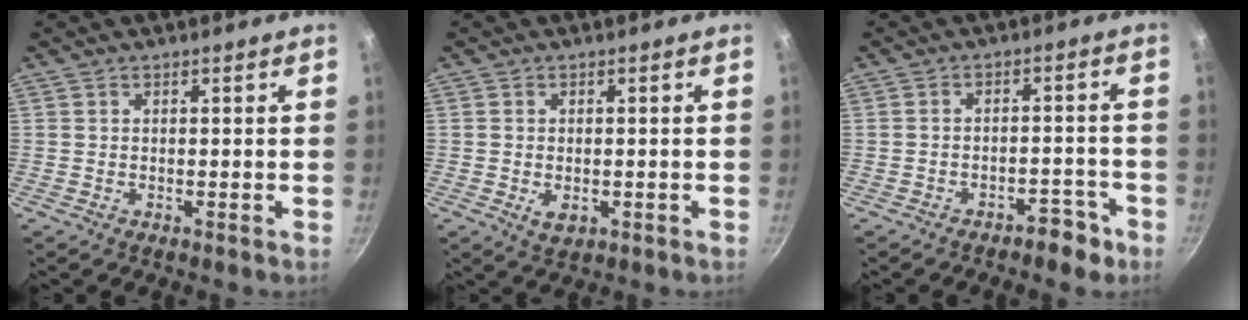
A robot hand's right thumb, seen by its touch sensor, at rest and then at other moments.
{"total": 3.0, "force": [-0.7, 2.0, 2.1], "torque": [-0.034, -0.007, -0.005]}
{"total": 4.8, "force": [-3.4, 2.1, 2.6], "torque": [-0.018, 0.044, -0.035]}